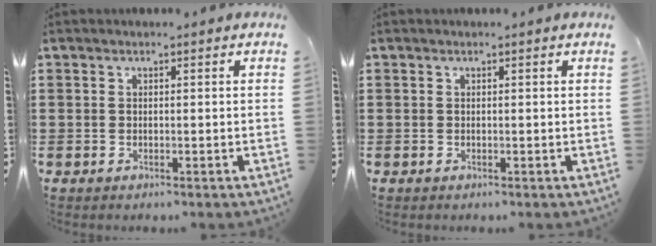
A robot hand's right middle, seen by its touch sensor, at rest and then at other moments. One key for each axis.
{"total": 0.0}